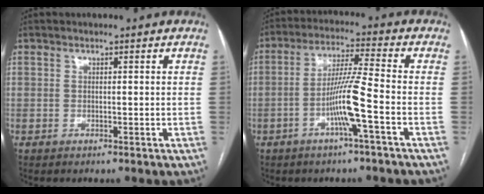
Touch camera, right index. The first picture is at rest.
{"total": 8.6, "force": [-3.1, -0.9, 8.0], "torque": [-0.156, 0.003, -0.061]}